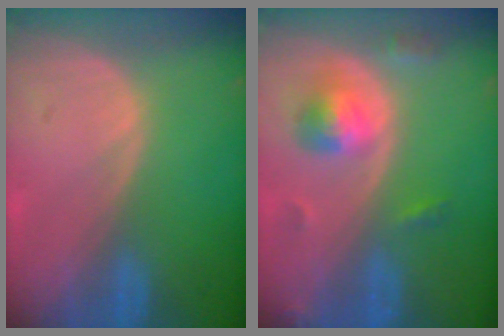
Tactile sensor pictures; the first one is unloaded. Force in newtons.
{"total": 5.3, "press": 5.1, "slide": 1.5}